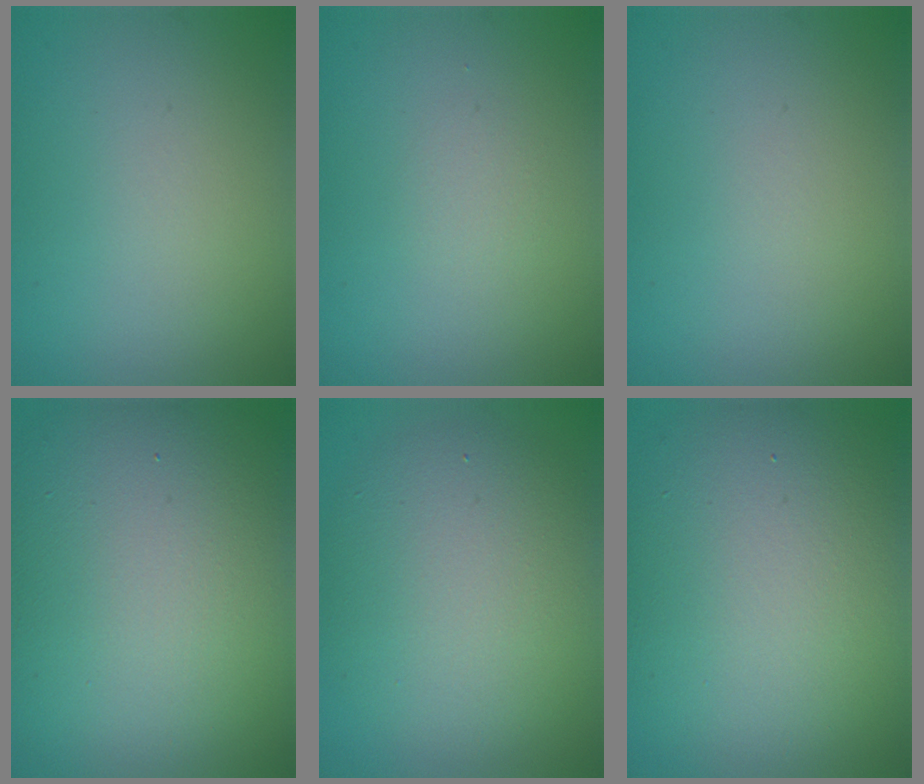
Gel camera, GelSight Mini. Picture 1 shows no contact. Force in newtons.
{"total": 0.8, "press": 0.8, "slide": 0.1}
{"total": 0.0}
{"total": 17.6, "press": 17.6, "slide": 1.0}
{"total": 7.7, "press": 7.7, "slide": 0.5}
{"total": 13.9, "press": 13.9, "slide": 0.7}